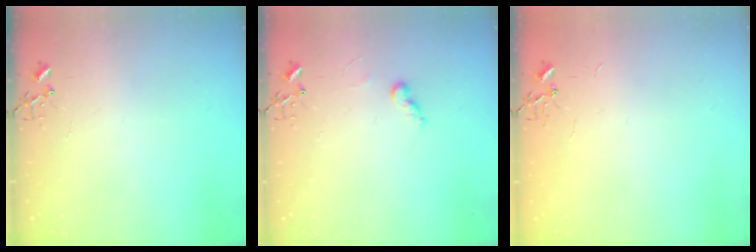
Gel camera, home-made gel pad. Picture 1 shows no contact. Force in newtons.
{"total": 5.0, "press": 5.0, "slide": 0.5}
{"total": 1.8, "press": 1.8, "slide": 0.2}